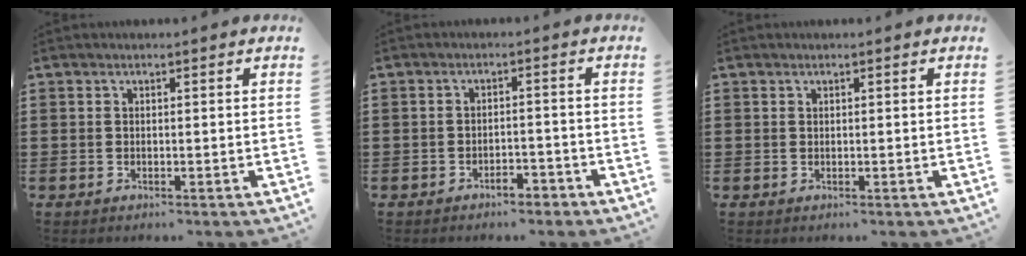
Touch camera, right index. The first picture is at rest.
{"total": 2.8, "force": [-2.5, 0.6, 0.9], "torque": [-0.021, 0.001, -0.051]}
{"total": 0.0}